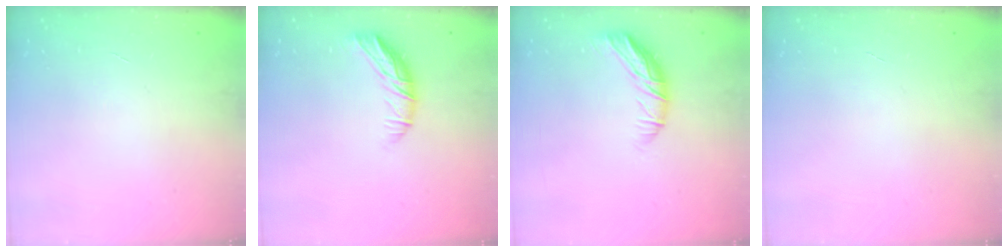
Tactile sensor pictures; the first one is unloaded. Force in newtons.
{"total": 10.1, "press": 10.0, "slide": 1.6}
{"total": 10.3, "press": 10.2, "slide": 1.7}
{"total": 0.0}